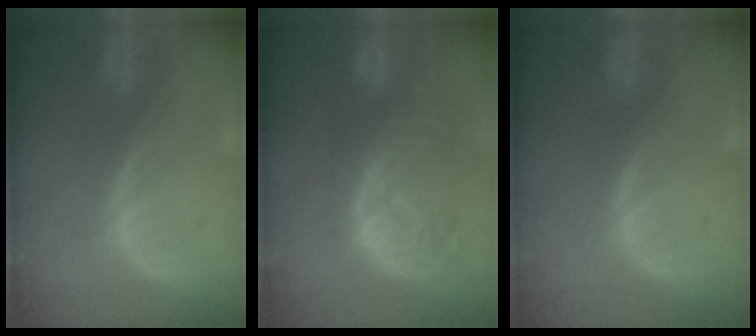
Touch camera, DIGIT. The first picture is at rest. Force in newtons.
{"total": 10.8, "press": 9.6, "slide": 5.0}
{"total": 0.0}